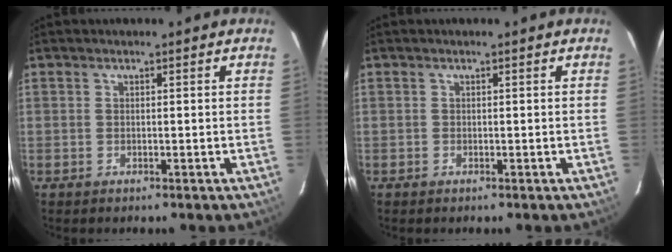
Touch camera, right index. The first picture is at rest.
{"total": 0.0}